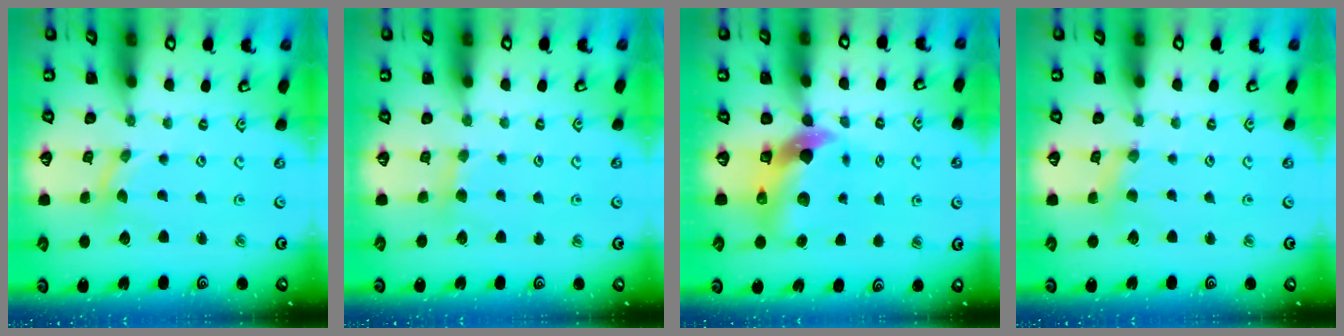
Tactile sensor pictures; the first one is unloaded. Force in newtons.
{"total": 3.8, "press": 3.7, "slide": 0.6}
{"total": 8.3, "press": 8.2, "slide": 1.5}
{"total": 2.5, "press": 2.5, "slide": 0.4}